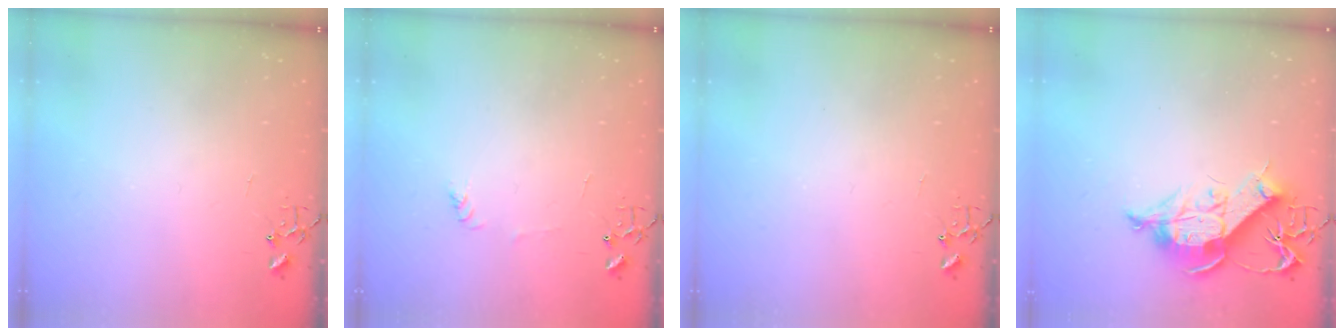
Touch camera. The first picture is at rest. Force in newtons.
{"total": 3.6, "press": 3.6, "slide": 0.4}
{"total": 0.0}
{"total": 12.9, "press": 12.9, "slide": 1.5}